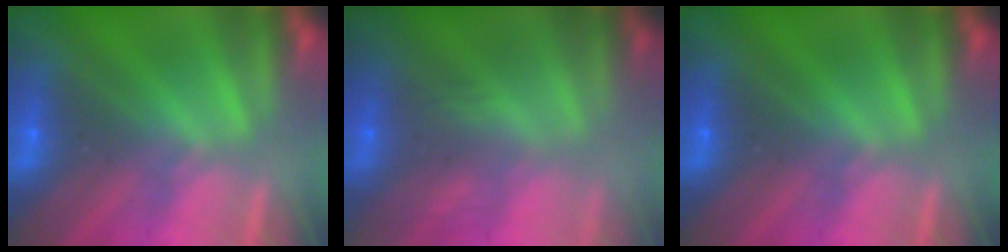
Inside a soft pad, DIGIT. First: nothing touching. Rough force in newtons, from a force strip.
{"total": 2.9}
{"total": 0.0}